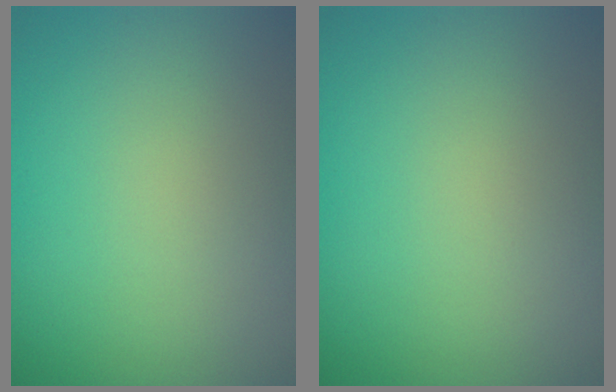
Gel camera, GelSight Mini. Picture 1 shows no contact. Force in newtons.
{"total": 0.0}